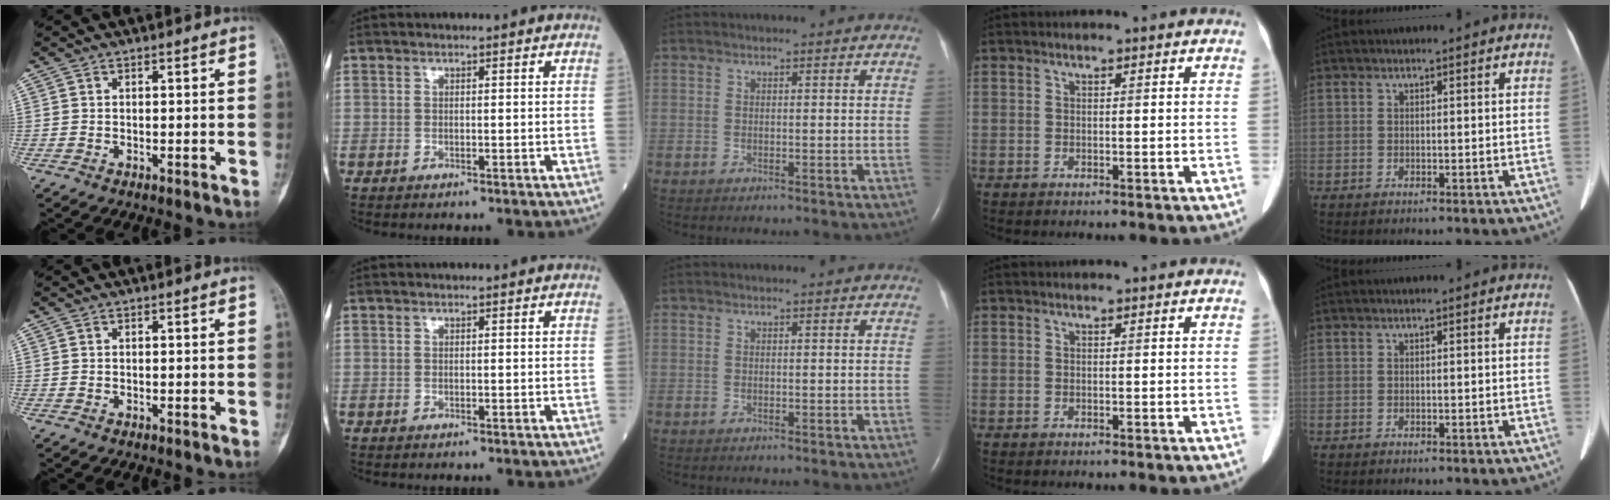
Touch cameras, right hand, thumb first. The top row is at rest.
{}